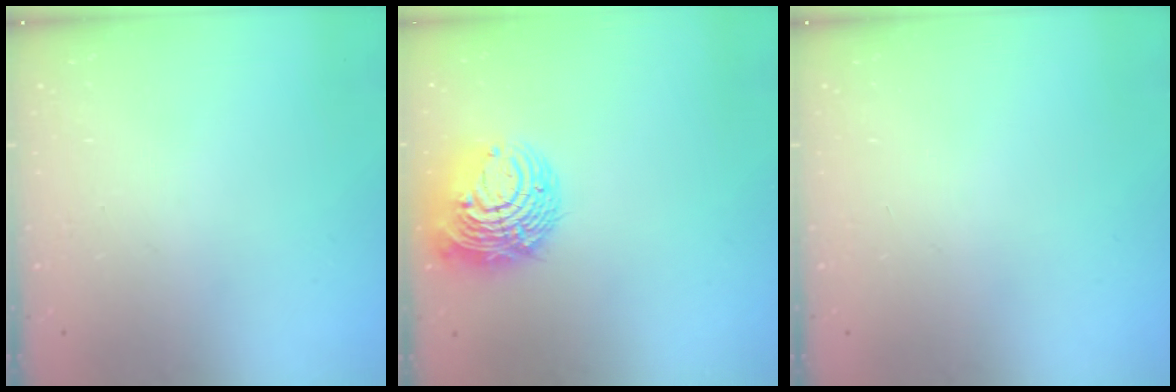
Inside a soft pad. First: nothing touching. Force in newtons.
{"total": 13.0, "press": 12.9, "slide": 1.3}
{"total": 0.0}